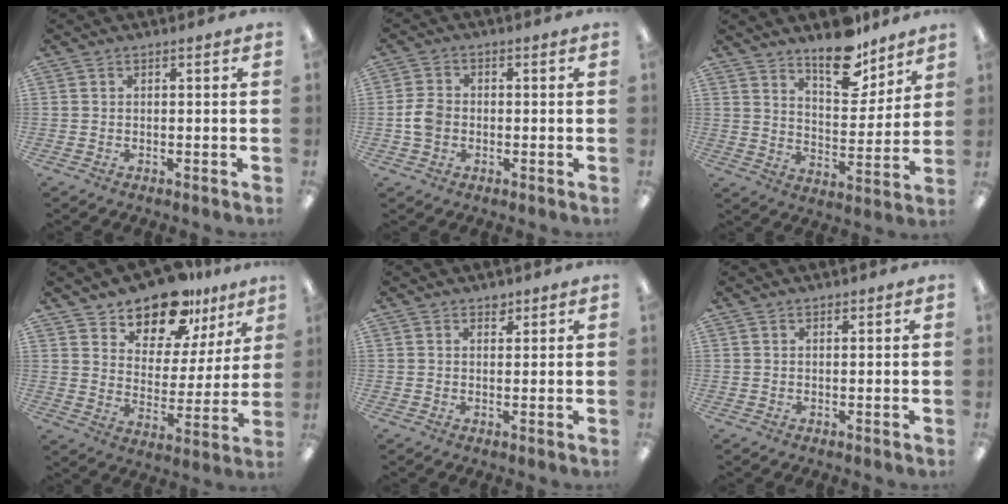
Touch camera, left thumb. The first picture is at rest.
{"total": 5.2, "force": [-0.7, 4.1, 3.2], "torque": [-0.061, 0.009, -0.012]}
{"total": 13.8, "force": [10.9, 5.6, 6.2], "torque": [-0.076, -0.075, 0.192]}
{"total": 15.1, "force": [12.6, 6.8, 4.5], "torque": [-0.073, -0.098, 0.229]}
{"total": 2.1, "force": [1.7, 1.1, 0.5], "torque": [0.005, -0.008, 0.028]}
{"total": 0.8, "force": [0.7, 0.3, 0.2], "torque": [-0.004, 0.000, 0.013]}